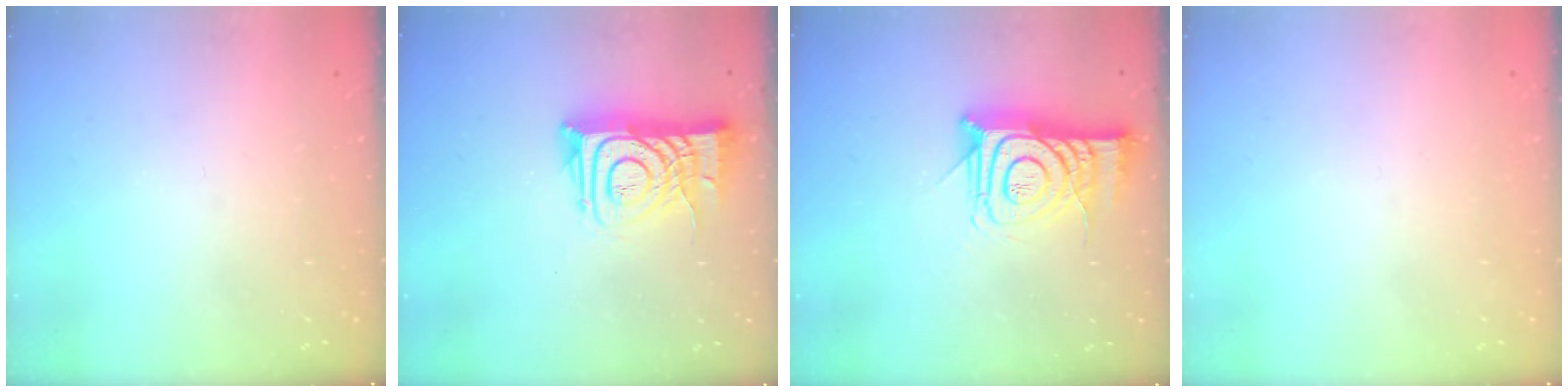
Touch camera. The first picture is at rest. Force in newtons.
{"total": 12.5, "press": 12.4, "slide": 1.3}
{"total": 13.9, "press": 13.9, "slide": 1.2}
{"total": 1.6, "press": 1.6, "slide": 0.1}